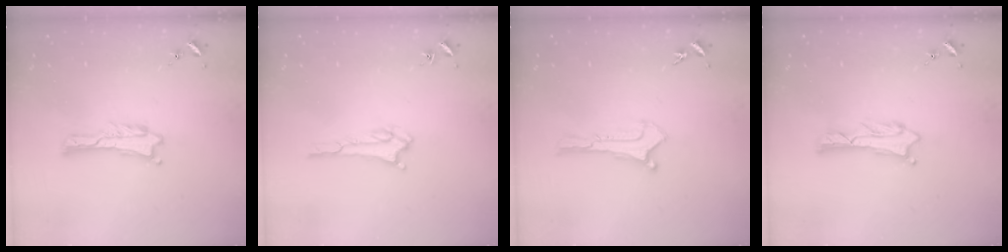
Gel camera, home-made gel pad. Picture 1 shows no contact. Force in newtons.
{"total": 1.8, "press": 1.8, "slide": 0.2}
{"total": 0.0}
{"total": 1.1, "press": 1.1, "slide": 0.2}